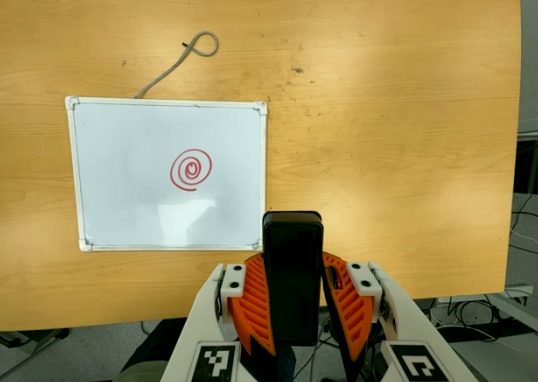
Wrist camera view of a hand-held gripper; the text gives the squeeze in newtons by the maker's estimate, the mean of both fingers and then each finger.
{"total": 8.4, "left": 7.0, "right": 9.9}